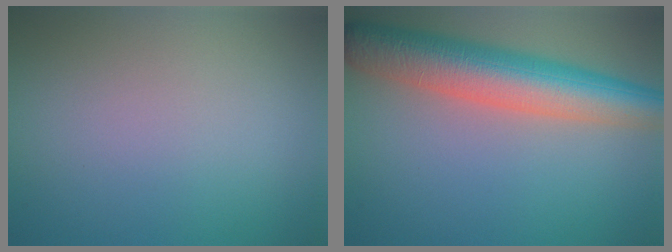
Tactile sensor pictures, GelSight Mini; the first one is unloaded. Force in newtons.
{"total": 8.6, "press": 8.5, "slide": 0.6}